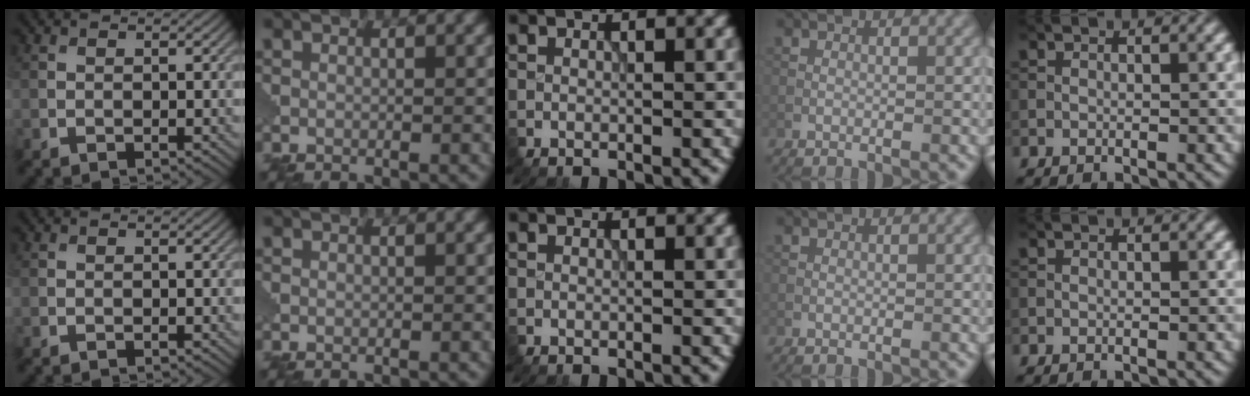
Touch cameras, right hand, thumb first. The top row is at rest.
{}